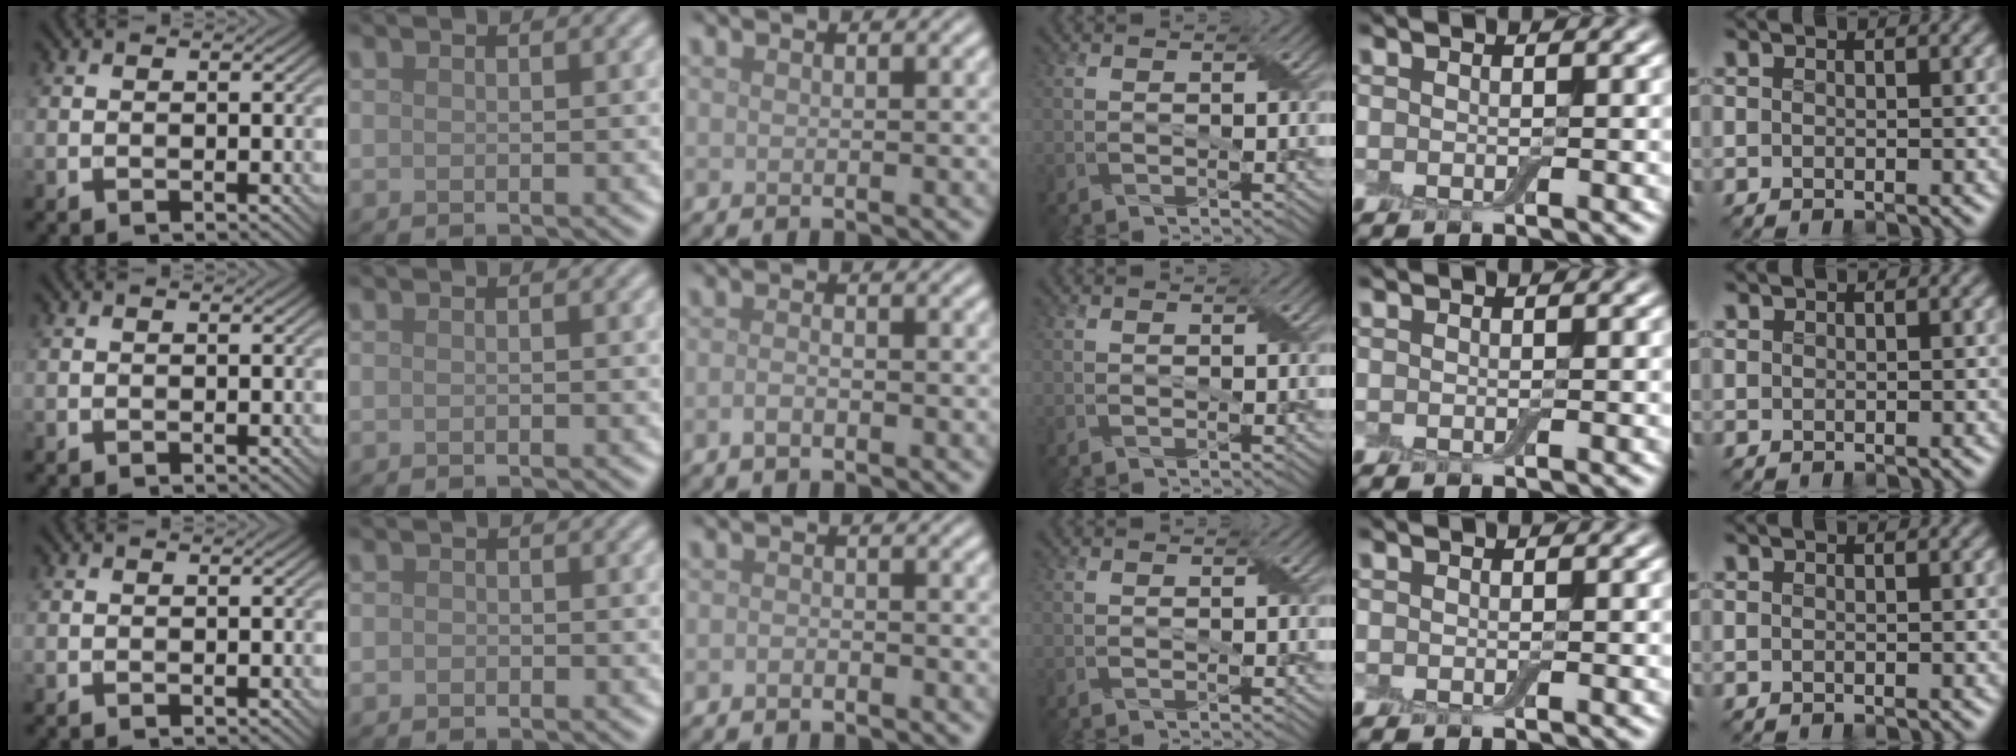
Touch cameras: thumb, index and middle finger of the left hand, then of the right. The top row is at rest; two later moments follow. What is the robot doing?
{"motion": "fold", "object": "cloth"}